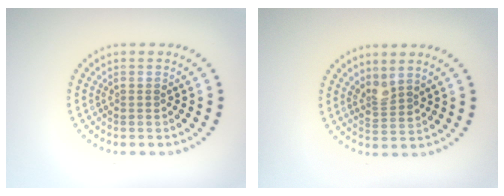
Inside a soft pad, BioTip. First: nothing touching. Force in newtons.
{"total": 1.8, "press": 1.4, "slide": 1.1}